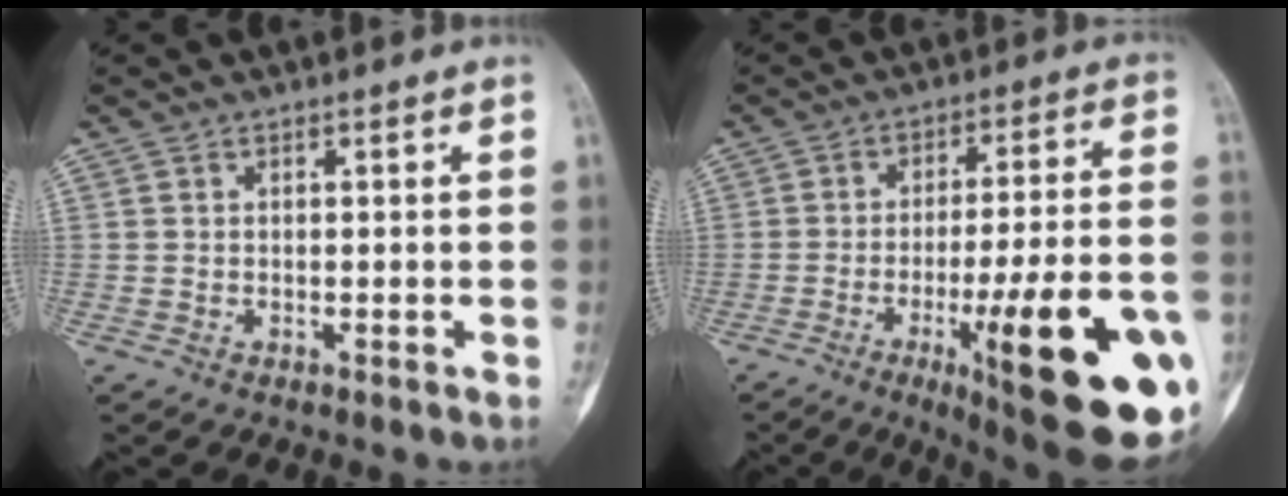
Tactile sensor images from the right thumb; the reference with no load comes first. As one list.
[{"total": 24.7, "force": [-8.6, 4.9, 22.6], "torque": [-0.268, 0.009, -0.112]}]